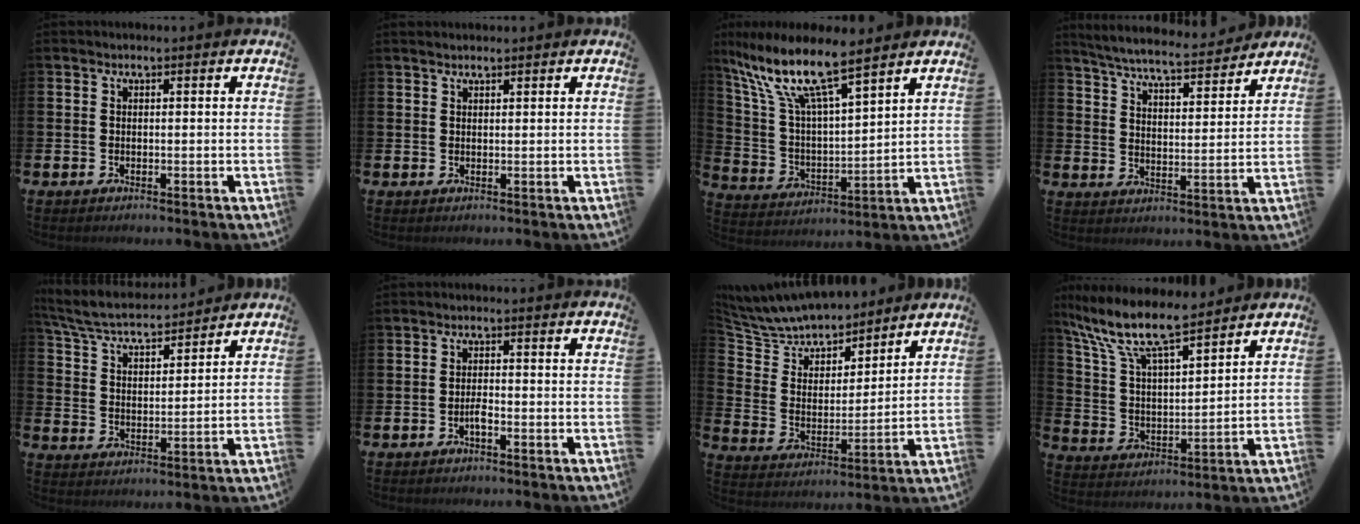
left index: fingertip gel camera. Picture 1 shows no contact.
{"total": 1.2, "force": [1.1, 0.3, 0.3], "torque": [-0.003, 0.001, 0.020]}
{"total": 10.4, "force": [8.6, 1.8, 5.6], "torque": [-0.147, -0.045, 0.144]}
{"total": 6.5, "force": [6.2, 0.5, 1.9], "torque": [-0.063, -0.042, 0.107]}
{"total": 6.0, "force": [5.7, 1.1, 1.6], "torque": [-0.059, -0.036, 0.098]}
{"total": 1.4, "force": [-0.8, 0.3, 1.1], "torque": [-0.021, -0.001, -0.016]}
{"total": 8.5, "force": [8.2, 2.2, 1.0], "torque": [-0.071, -0.064, 0.147]}
{"total": 10.6, "force": [9.2, 2.1, 4.7], "torque": [-0.133, -0.050, 0.163]}